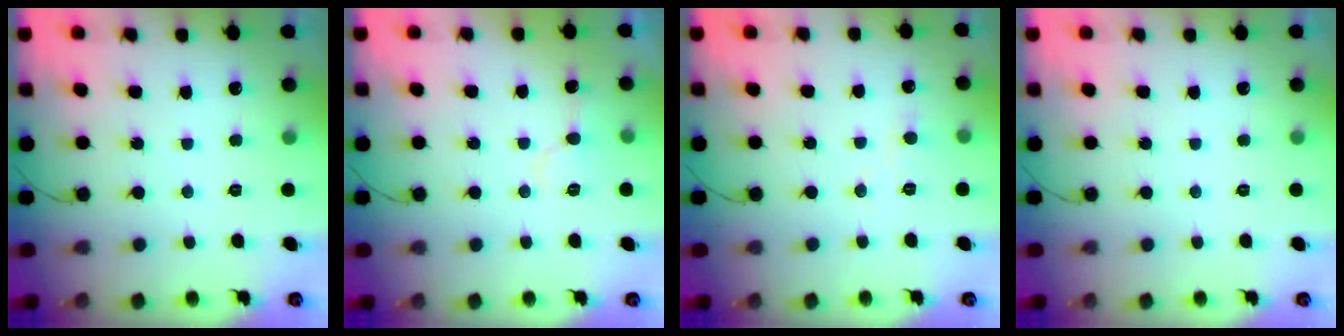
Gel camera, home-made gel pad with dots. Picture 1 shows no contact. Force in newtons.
{"total": 5.5, "press": 5.5, "slide": 0.5}
{"total": 5.8, "press": 5.7, "slide": 0.5}
{"total": 0.0}